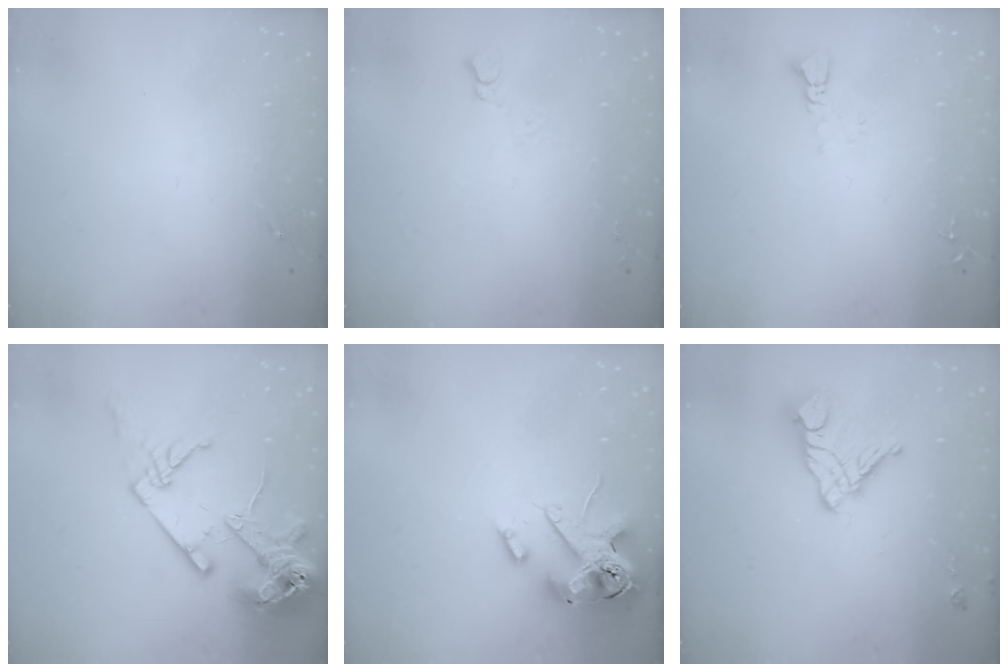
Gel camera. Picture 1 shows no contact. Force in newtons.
{"total": 3.8, "press": 3.7, "slide": 0.5}
{"total": 3.7, "press": 3.7, "slide": 0.3}
{"total": 18.6, "press": 18.4, "slide": 2.2}
{"total": 15.9, "press": 15.7, "slide": 2.7}
{"total": 13.5, "press": 13.4, "slide": 1.3}